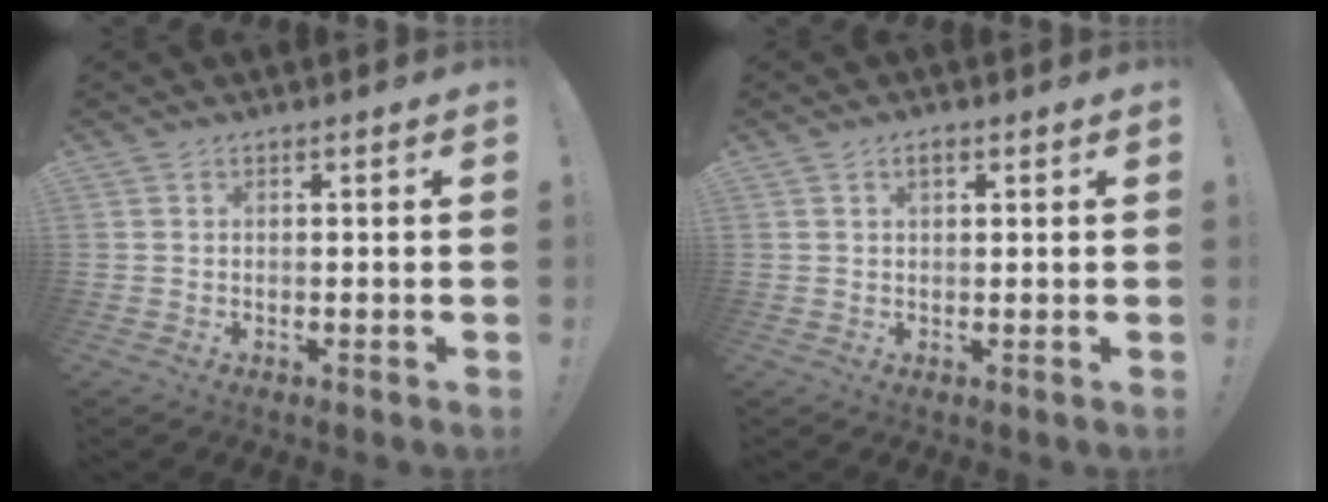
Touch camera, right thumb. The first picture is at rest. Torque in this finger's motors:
{"motor_torque": [0.19, 0.10, 0.25, 0.04, 0.09]}